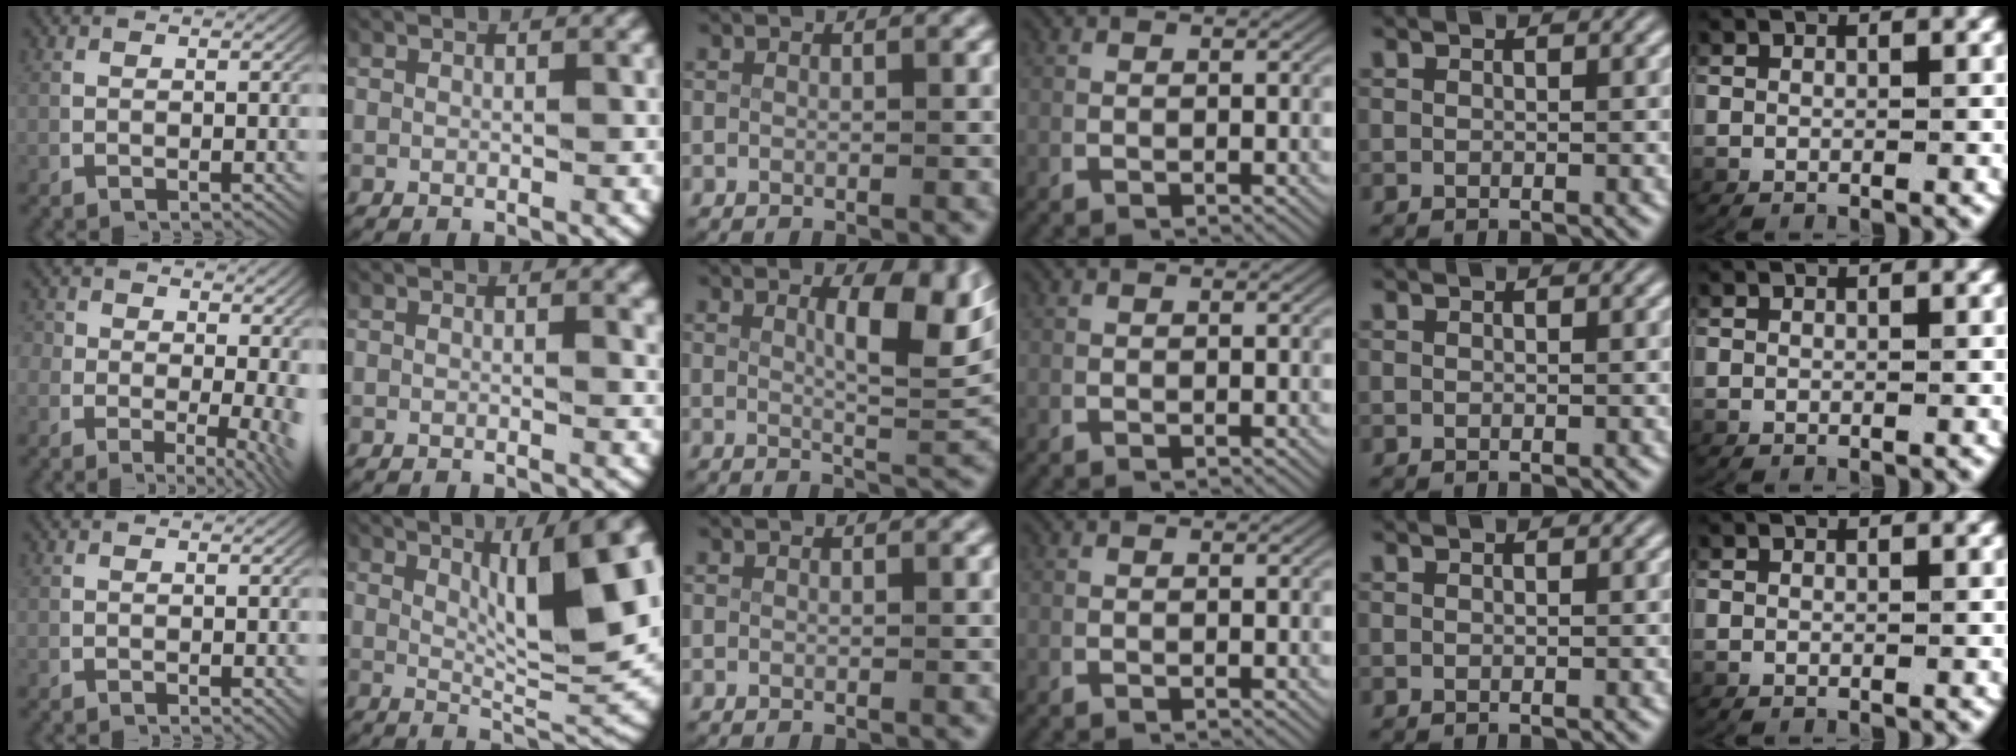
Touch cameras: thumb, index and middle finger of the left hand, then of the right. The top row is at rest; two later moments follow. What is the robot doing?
{"motion": "lift_and_place", "object": "plastic wrap"}